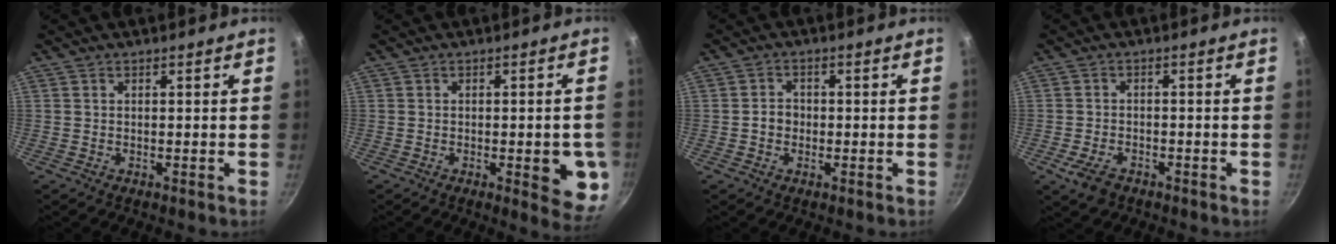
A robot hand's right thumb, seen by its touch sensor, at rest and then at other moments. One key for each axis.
{"total": 8.8, "fx": -2.1, "fy": 2.9, "fz": 8.0, "tx": -0.075, "ty": -0.001, "tz": -0.023}
{"total": 2.7, "fx": -0.6, "fy": 2.3, "fz": 1.3, "tx": -0.008, "ty": 0.013, "tz": -0.011}
{"total": 4.4, "fx": -2.8, "fy": 2.3, "fz": 2.6, "tx": -0.059, "ty": 0.011, "tz": -0.050}